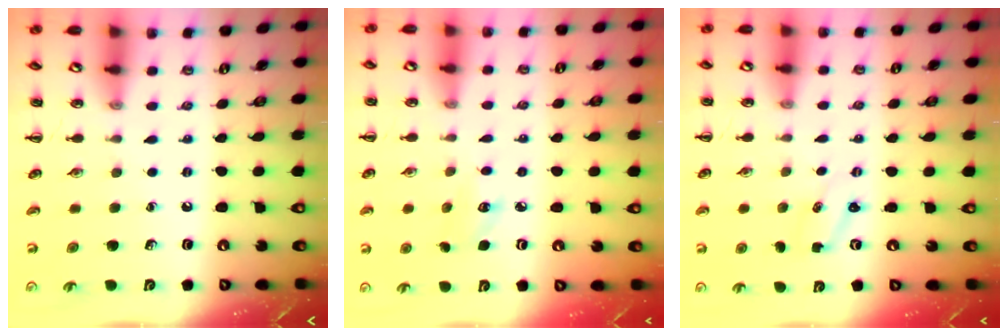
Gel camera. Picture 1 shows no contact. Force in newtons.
{"total": 3.2, "press": 3.2, "slide": 0.7}
{"total": 1.6, "press": 1.5, "slide": 0.4}